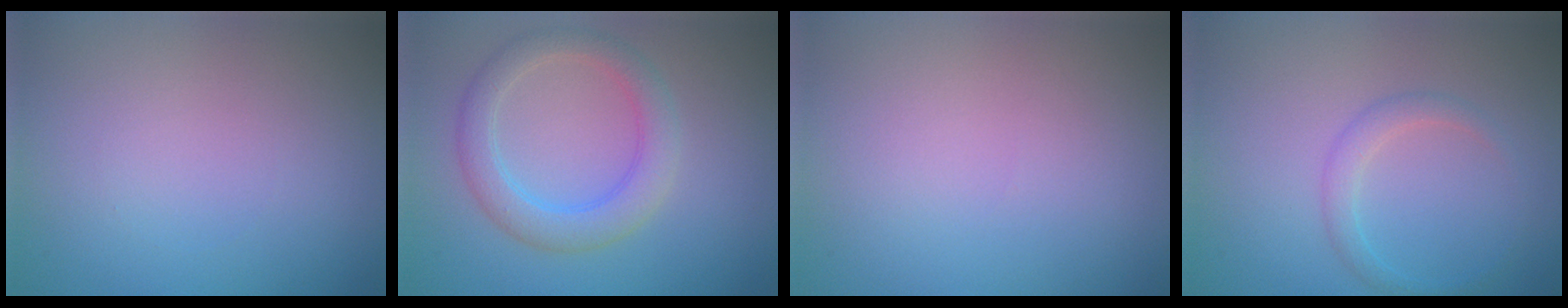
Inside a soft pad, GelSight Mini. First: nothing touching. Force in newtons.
{"total": 3.8, "press": 3.8, "slide": 0.3}
{"total": 0.0}
{"total": 1.6, "press": 1.6, "slide": 0.1}